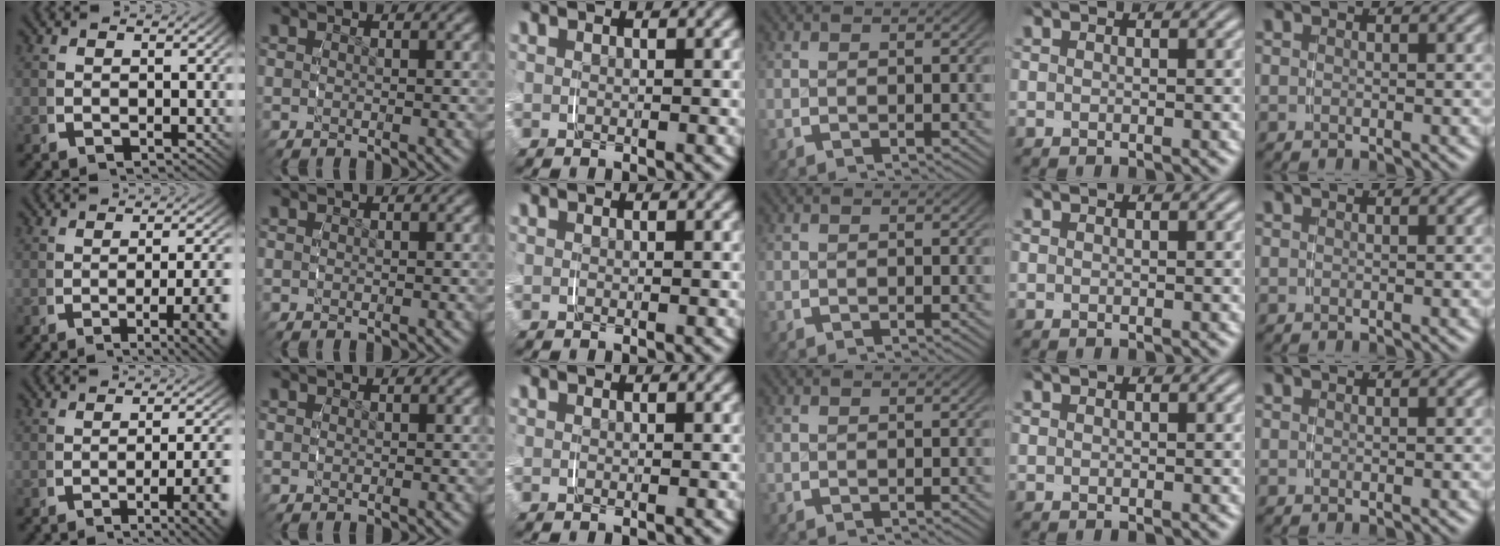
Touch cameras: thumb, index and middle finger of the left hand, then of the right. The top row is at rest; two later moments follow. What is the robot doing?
{"motion": "grasp_and_lifting", "object": "jewelry box"}